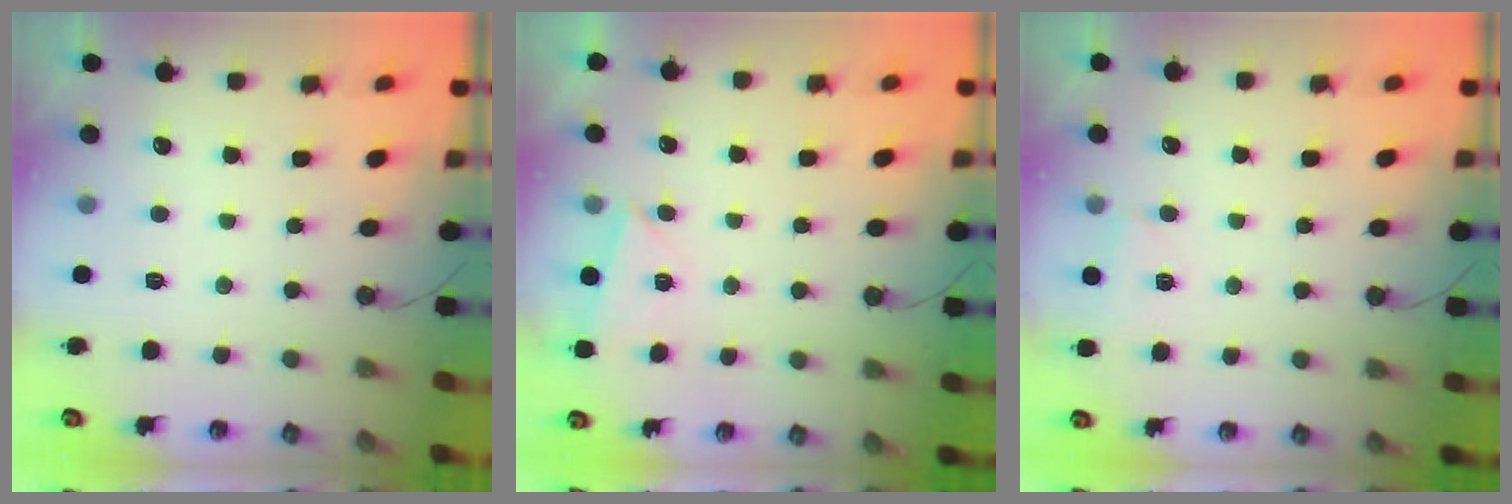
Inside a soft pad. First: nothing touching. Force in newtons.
{"total": 3.0, "press": 2.9, "slide": 0.5}
{"total": 2.1, "press": 2.1, "slide": 0.4}